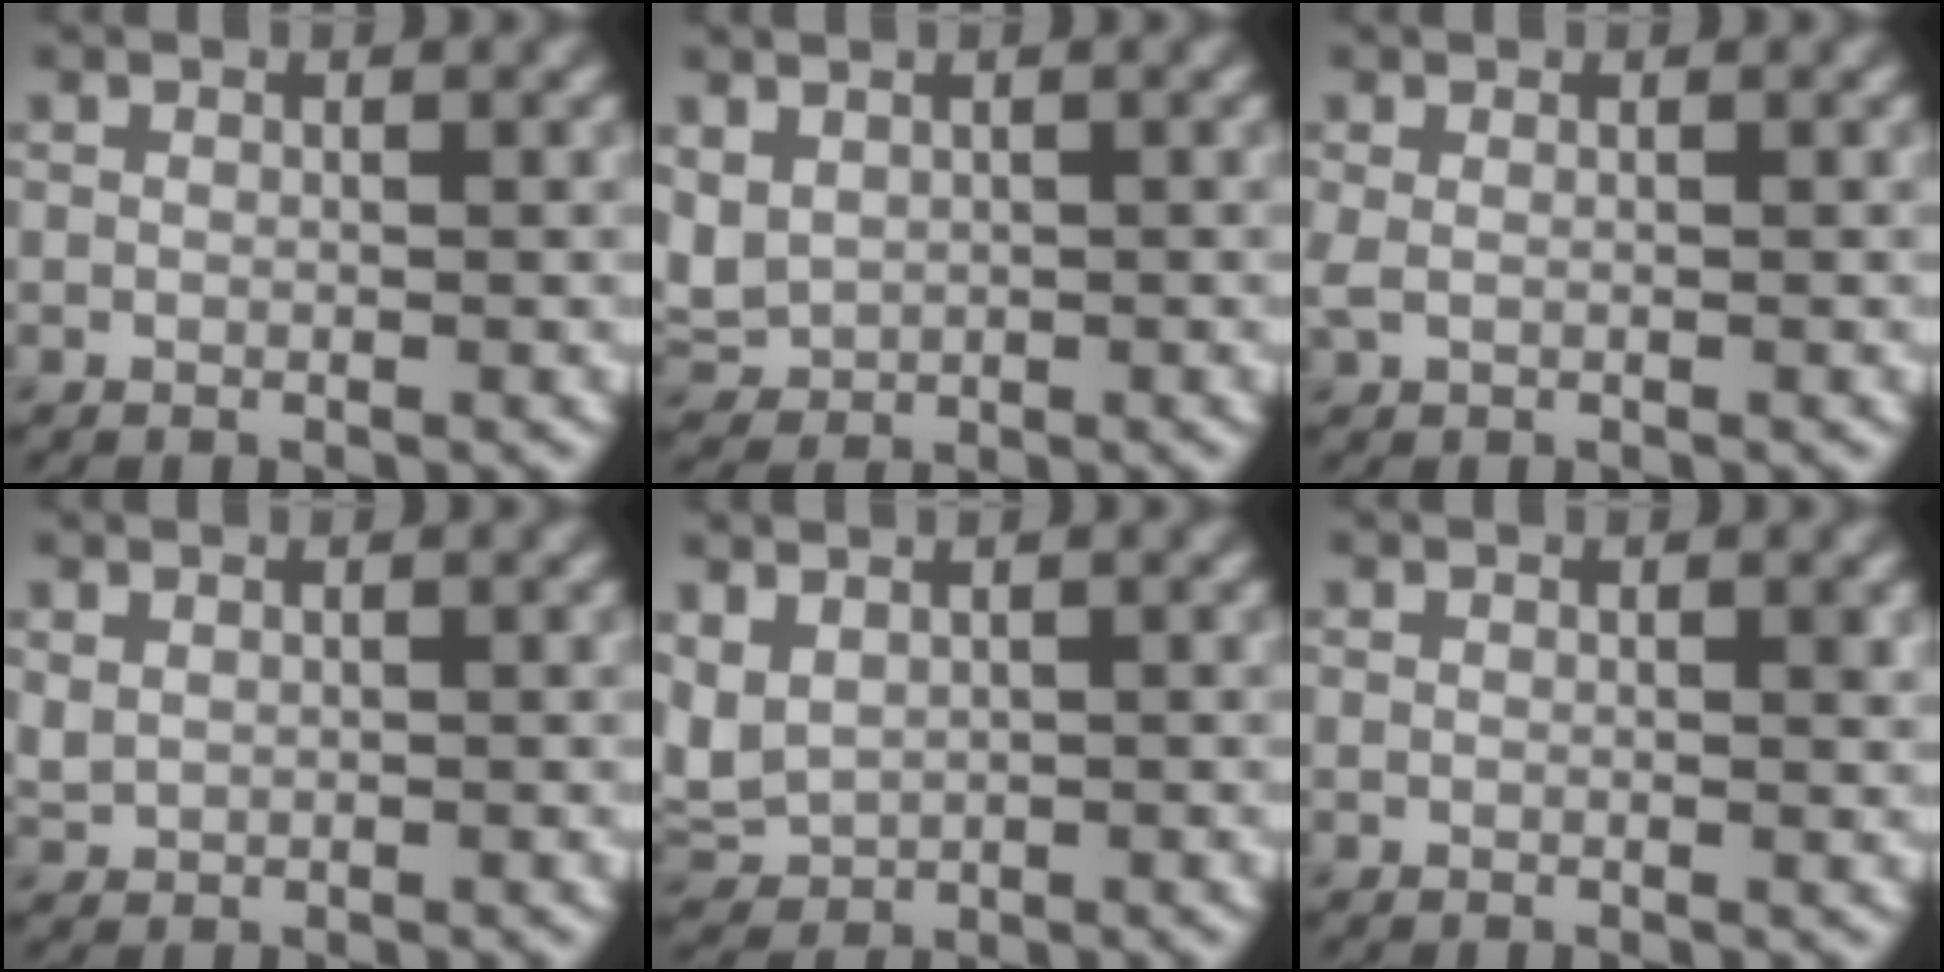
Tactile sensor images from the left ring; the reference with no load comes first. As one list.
[{"total": 2.7, "force": [0.5, 2.1, 1.5], "torque": [-0.041, -0.002, 0.014]}, {"total": 0.8, "force": [0.1, 0.4, 0.7], "torque": [-0.019, 0.002, 0.001]}, {"total": 0.8, "force": [0.5, 0.5, 0.4], "torque": [-0.012, -0.001, 0.014]}, {"total": 2.8, "force": [0.8, 2.0, 1.8], "torque": [-0.052, -0.001, 0.021]}, {"total": 0.7, "force": [0.3, 0.2, 0.6], "torque": [-0.007, -0.001, 0.004]}]